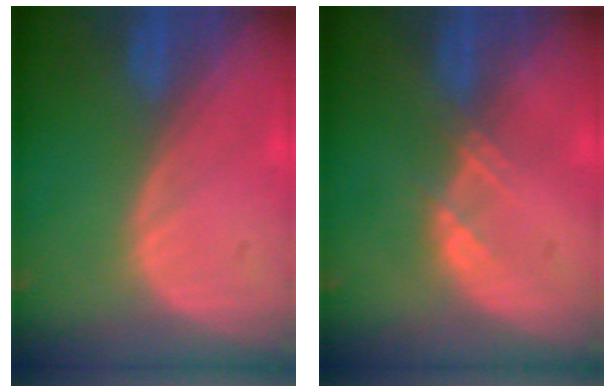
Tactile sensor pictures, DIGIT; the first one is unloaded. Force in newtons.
{"total": 1.5, "press": 1.4, "slide": 0.2}